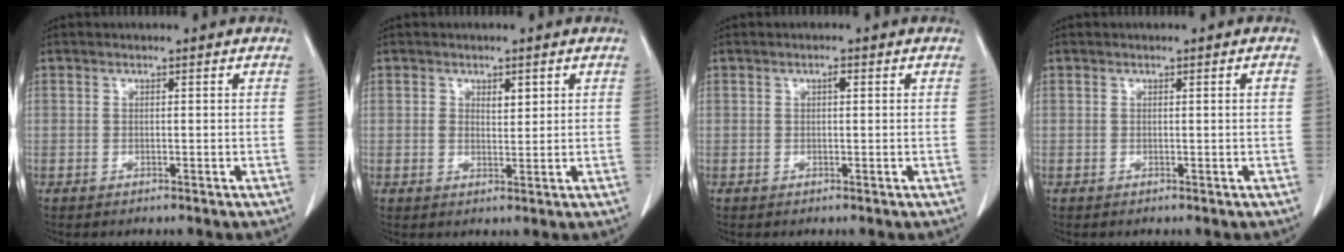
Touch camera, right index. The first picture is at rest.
{"total": 2.2, "force": [0.8, 1.3, 1.6], "torque": [-0.023, 0.000, 0.013]}
{"total": 0.9, "force": [0.2, 0.3, 0.8], "torque": [-0.011, 0.003, 0.001]}
{"total": 0.7, "force": [-0.1, -0.1, 0.7], "torque": [-0.009, 0.000, 0.000]}